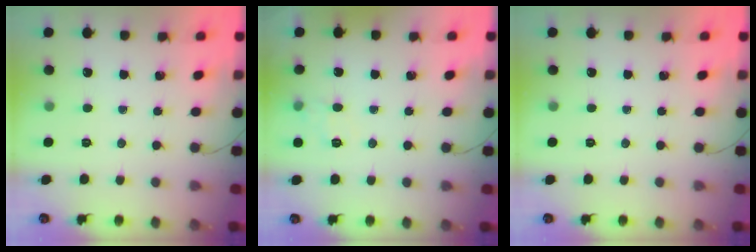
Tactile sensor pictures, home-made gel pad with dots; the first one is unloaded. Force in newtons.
{"total": 5.0, "press": 4.6, "slide": 1.9}
{"total": 0.0}